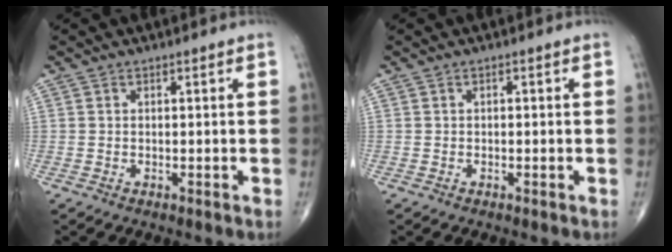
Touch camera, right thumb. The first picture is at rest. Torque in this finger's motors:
{"motor_torque": [-0.40, 0.02, -0.23, -0.05, -0.05]}